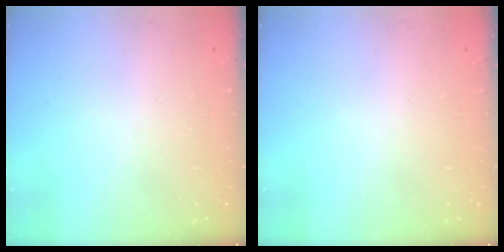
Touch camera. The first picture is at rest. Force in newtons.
{"total": 0.0}